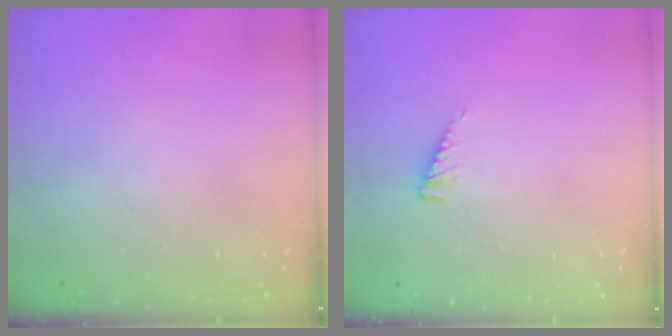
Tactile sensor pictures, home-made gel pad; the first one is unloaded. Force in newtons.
{"total": 4.4, "press": 4.4, "slide": 0.6}